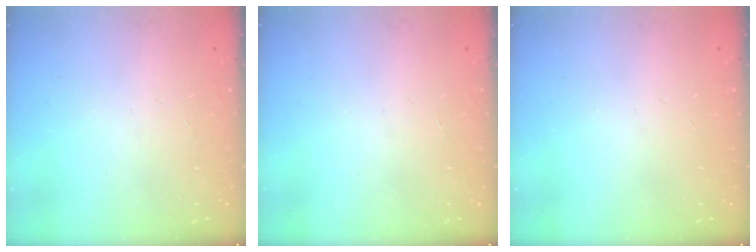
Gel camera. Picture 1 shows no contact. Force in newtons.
{"total": 0.0}
{"total": 0.0}